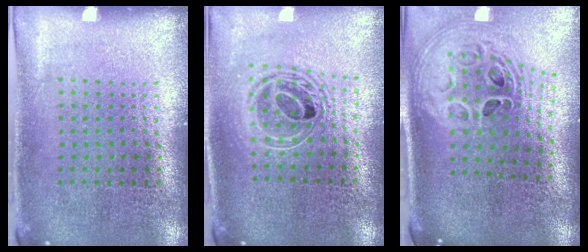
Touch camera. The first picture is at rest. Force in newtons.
{"total": 2.0, "press": 1.5, "slide": 1.2}
{"total": 2.6, "press": 1.8, "slide": 1.8}